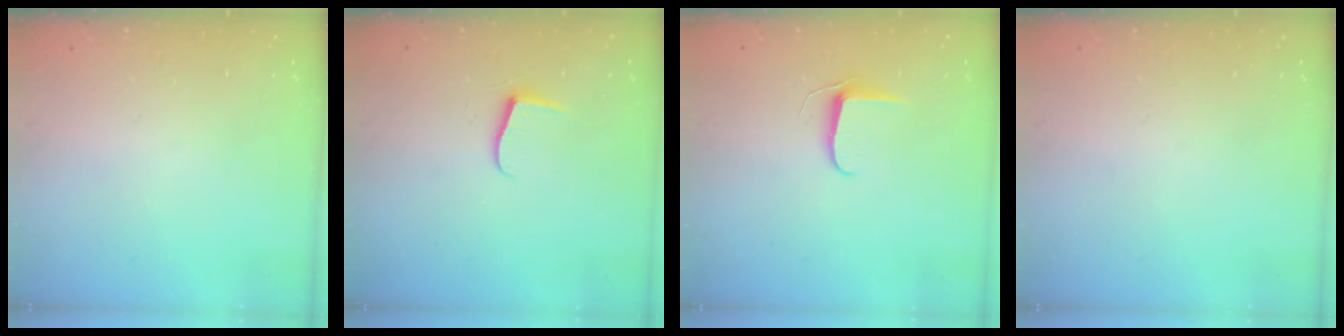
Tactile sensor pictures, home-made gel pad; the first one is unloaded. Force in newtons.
{"total": 5.9, "press": 5.9, "slide": 0.6}
{"total": 6.4, "press": 6.3, "slide": 0.8}
{"total": 0.0}